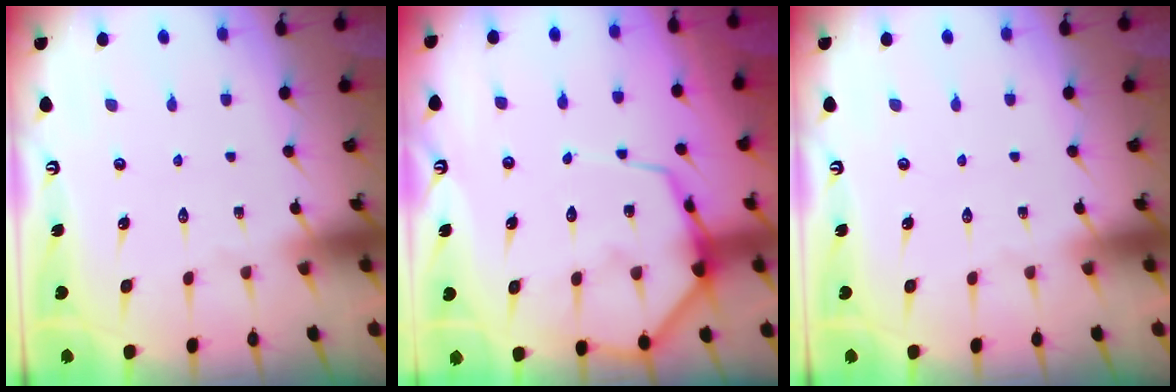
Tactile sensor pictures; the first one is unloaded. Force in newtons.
{"total": 11.1, "press": 11.1, "slide": 1.2}
{"total": 0.0}